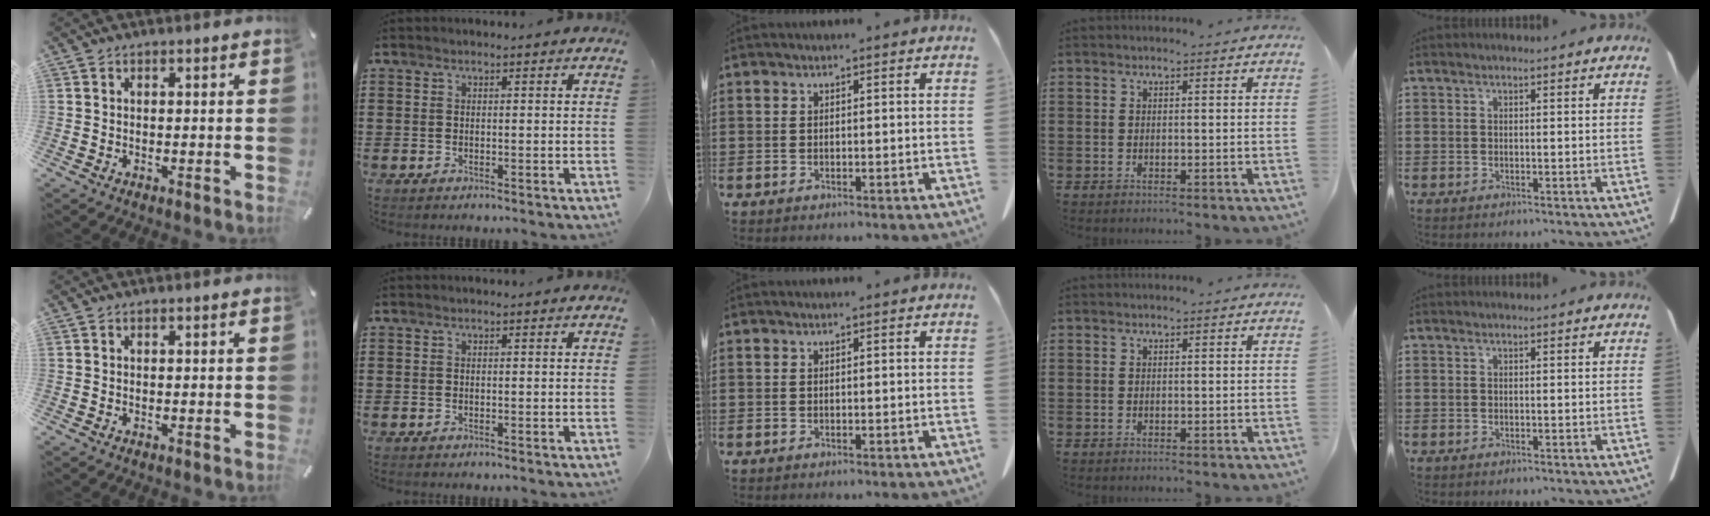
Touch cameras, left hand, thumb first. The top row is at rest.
{}